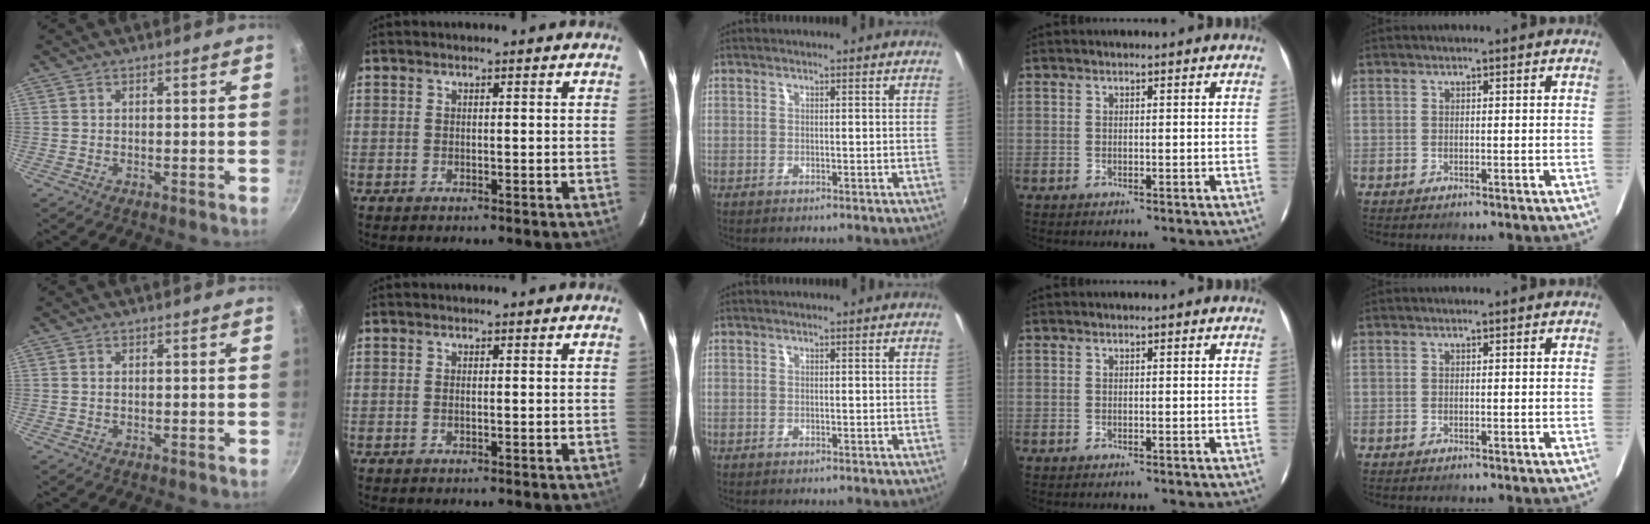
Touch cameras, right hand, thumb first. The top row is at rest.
{"thumb": {"total": 0.6, "force": [0.1, 0.4, 0.5], "torque": [-0.008, 0.001, 0.003]}, "index": {"total": 0.5, "force": [-0.1, 0.1, 0.5], "torque": [-0.011, 0.001, -0.002]}}